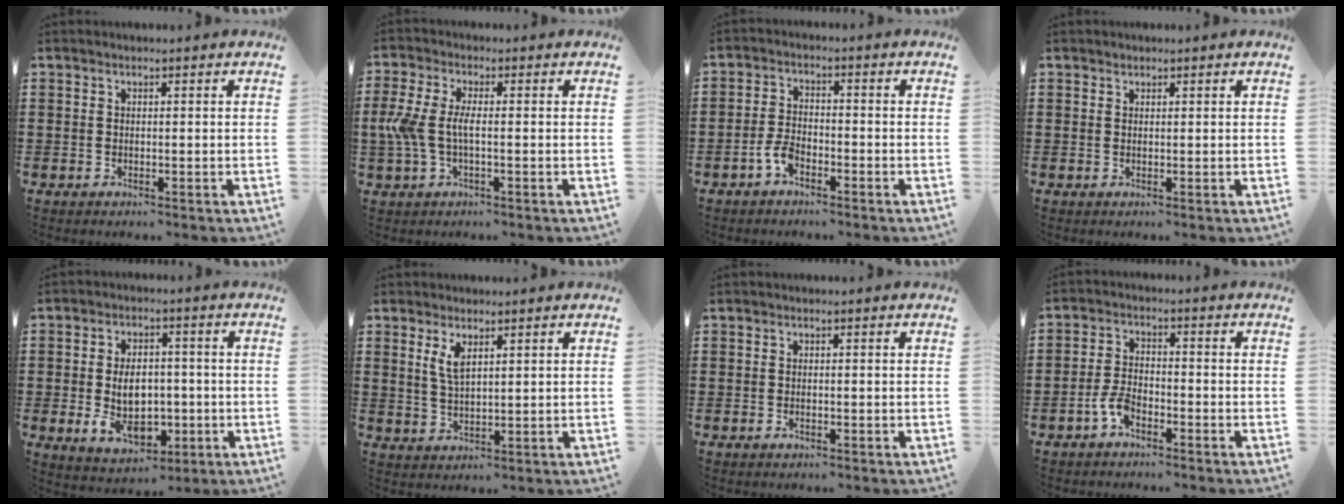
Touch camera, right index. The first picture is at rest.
{"total": 5.3, "force": [-0.7, 2.1, 4.8], "torque": [-0.130, -0.009, -0.026]}
{"total": 3.5, "force": [-2.2, 1.4, 2.4], "torque": [-0.065, -0.006, -0.046]}
{"total": 0.6, "force": [0.6, 0.2, 0.0], "torque": [0.000, -0.001, 0.012]}
{"total": 8.2, "force": [-1.1, 5.4, 6.1], "torque": [-0.093, -0.004, -0.025]}
{"total": 3.4, "force": [1.8, 1.1, 2.6], "torque": [-0.057, 0.003, 0.032]}
{"total": 0.5, "force": [-0.3, 0.2, 0.4], "torque": [-0.008, -0.005, -0.005]}
{"total": 4.0, "force": [-2.5, 1.6, 2.7], "torque": [-0.076, -0.006, -0.053]}